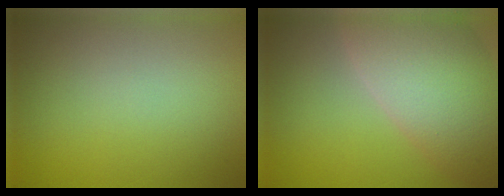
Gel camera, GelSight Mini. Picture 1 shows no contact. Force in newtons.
{"total": 9.6, "press": 9.5, "slide": 0.7}